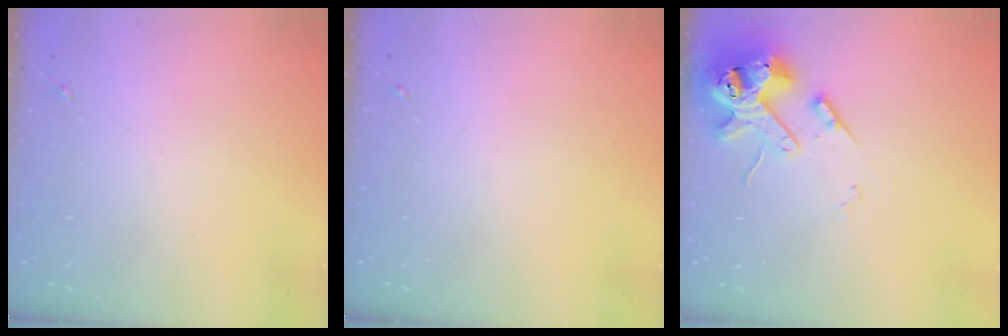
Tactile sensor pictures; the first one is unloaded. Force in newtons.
{"total": 0.0}
{"total": 15.0, "press": 14.9, "slide": 2.1}